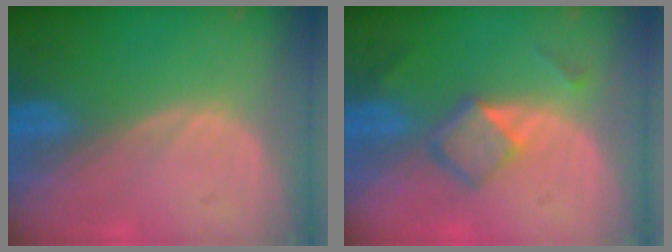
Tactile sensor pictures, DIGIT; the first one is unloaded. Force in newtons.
{"total": 4.9, "press": 4.6, "slide": 1.8}